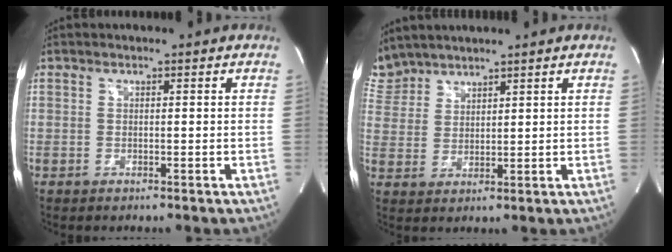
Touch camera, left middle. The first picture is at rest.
{"total": 6.0, "force": [5.7, 1.9, 0.1], "torque": [-0.012, 0.017, 0.125]}